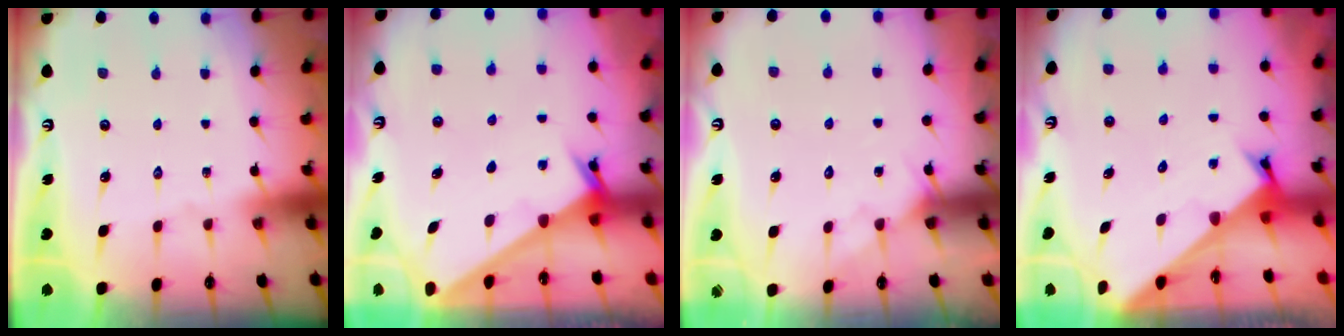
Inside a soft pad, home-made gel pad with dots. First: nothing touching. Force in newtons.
{"total": 2.4, "press": 2.4, "slide": 0.2}
{"total": 3.8, "press": 3.8, "slide": 0.4}
{"total": 2.4, "press": 2.4, "slide": 0.2}